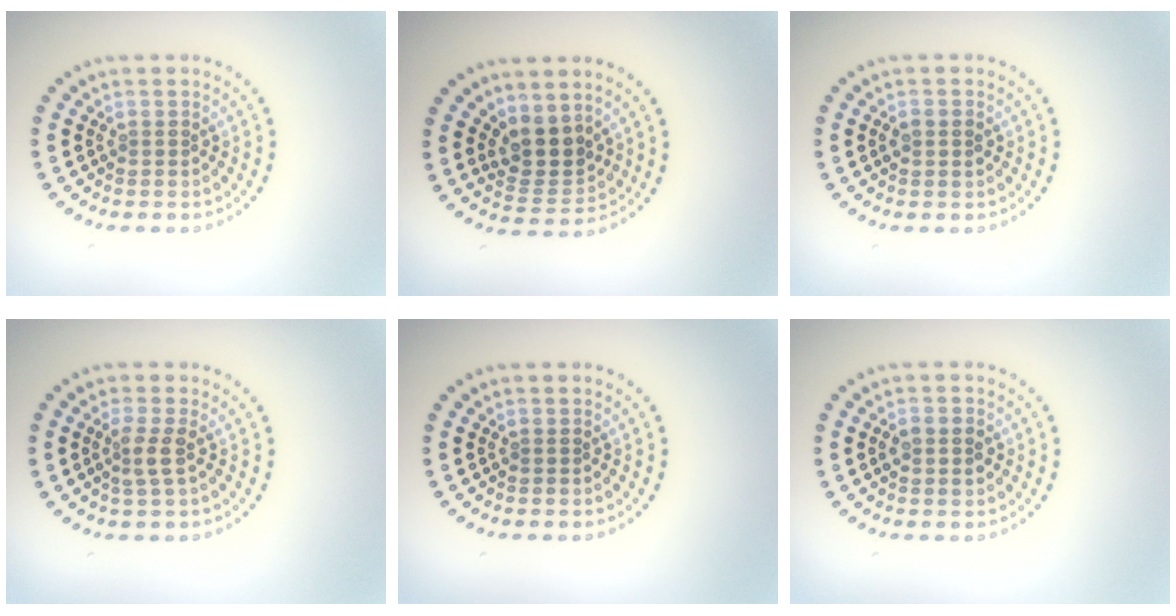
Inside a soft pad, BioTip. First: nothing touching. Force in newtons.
{"total": 3.4, "press": 2.8, "slide": 1.9}
{"total": 1.0, "press": 1.0, "slide": 0.1}
{"total": 1.9, "press": 1.5, "slide": 1.2}
{"total": 0.0}
{"total": 2.4, "press": 2.4, "slide": 0.1}